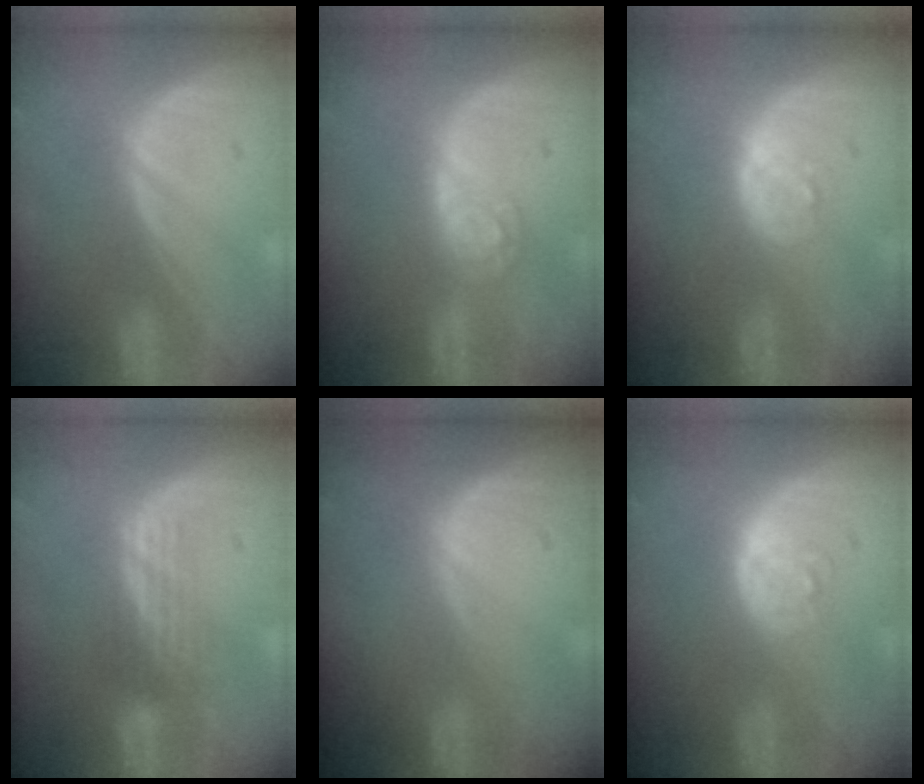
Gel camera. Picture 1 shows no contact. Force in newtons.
{"total": 4.5, "press": 4.5, "slide": 0.1}
{"total": 3.3, "press": 3.2, "slide": 0.6}
{"total": 3.6, "press": 2.9, "slide": 2.2}
{"total": 0.0}
{"total": 4.0, "press": 3.6, "slide": 1.7}